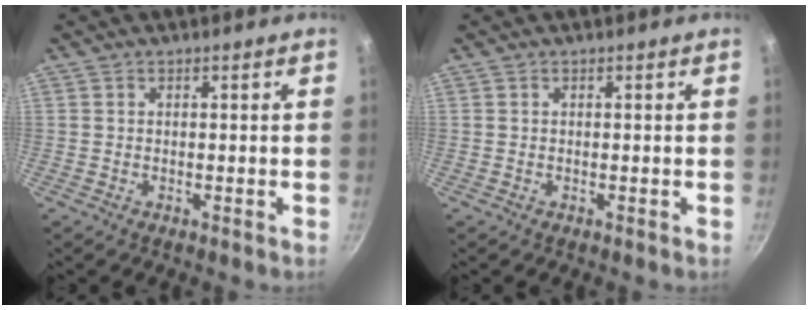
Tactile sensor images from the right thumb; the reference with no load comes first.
{"total": 0.0}